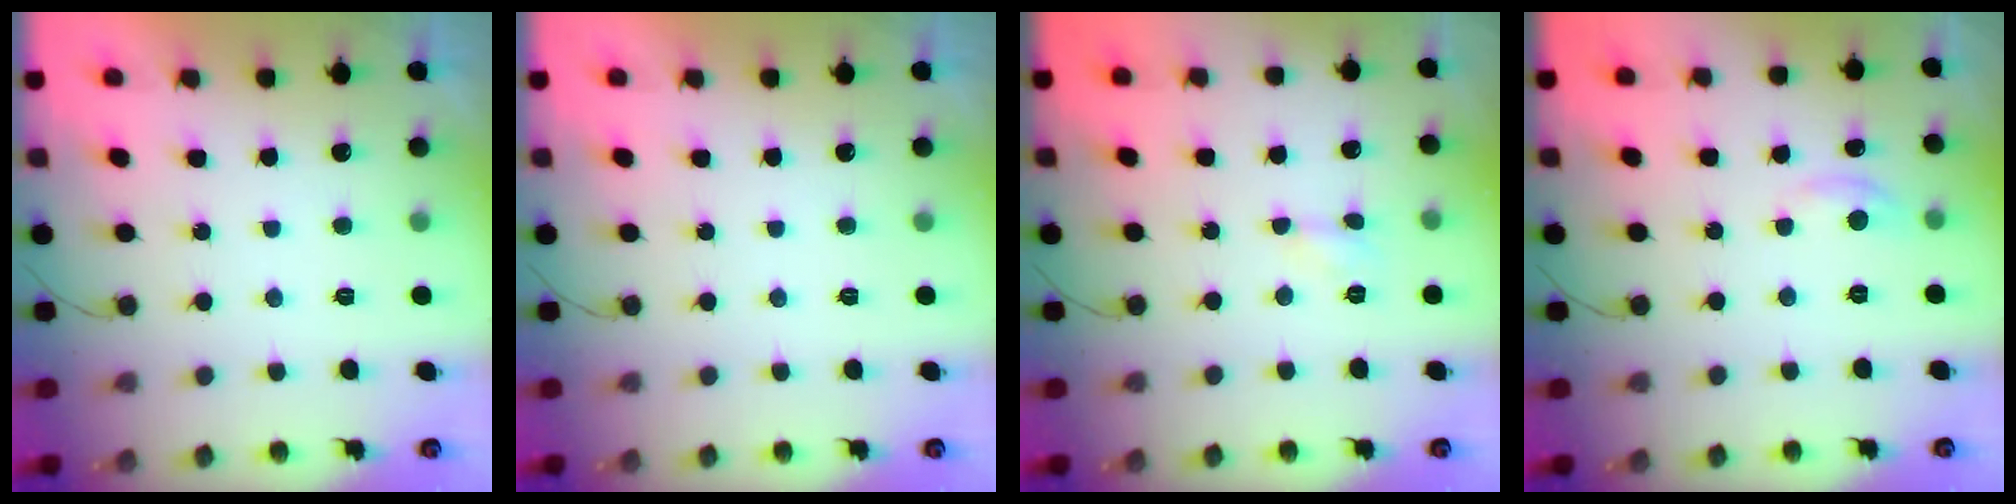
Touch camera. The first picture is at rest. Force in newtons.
{"total": 0.0}
{"total": 2.9, "press": 2.9, "slide": 0.3}
{"total": 3.2, "press": 3.2, "slide": 0.4}